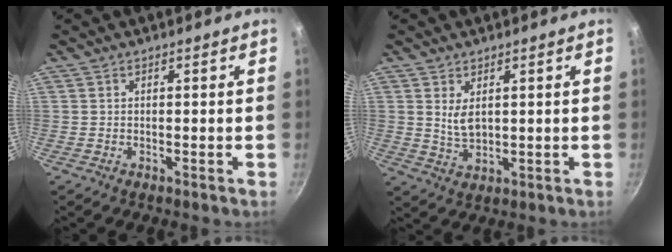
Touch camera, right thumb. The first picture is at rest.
{"total": 4.2, "force": [1.3, 2.3, 3.2], "torque": [-0.052, -0.017, 0.031]}